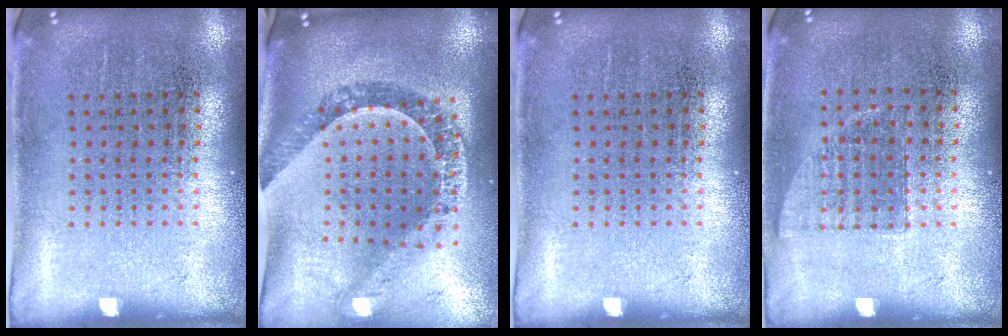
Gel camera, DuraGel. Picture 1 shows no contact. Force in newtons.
{"total": 1.4, "press": 1.3, "slide": 0.6}
{"total": 0.0}
{"total": 0.6, "press": 0.5, "slide": 0.2}